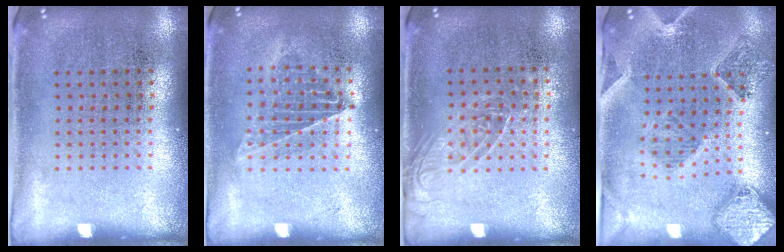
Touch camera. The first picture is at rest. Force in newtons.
{"total": 1.1, "press": 1.0, "slide": 0.2}
{"total": 1.2, "press": 1.1, "slide": 0.7}
{"total": 1.5, "press": 1.4, "slide": 0.3}